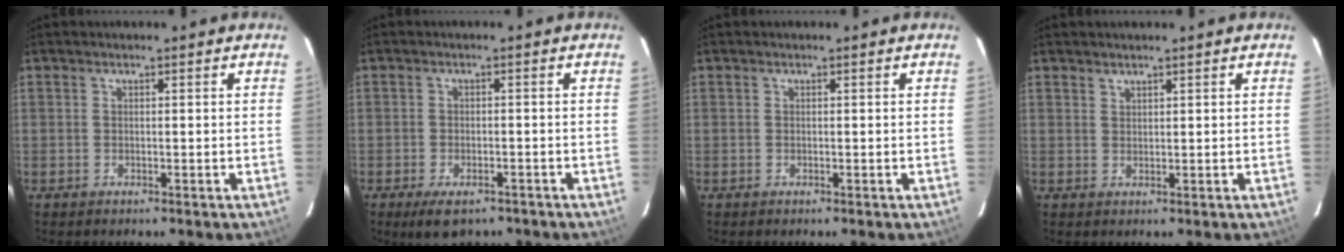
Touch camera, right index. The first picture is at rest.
{"total": 6.3, "force": [-4.4, 2.7, 3.5], "torque": [-0.073, -0.015, -0.065]}
{"total": 0.0}
{"total": 1.0, "force": [1.0, 0.3, 0.1], "torque": [-0.002, 0.002, 0.020]}